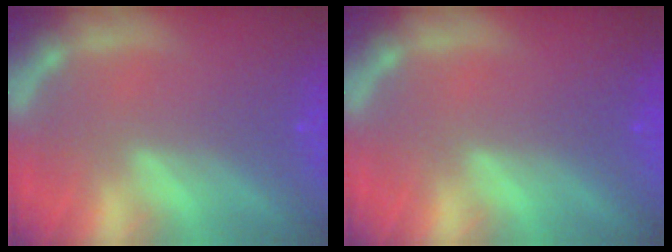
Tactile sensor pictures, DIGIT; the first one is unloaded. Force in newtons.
{"total": 0.0}